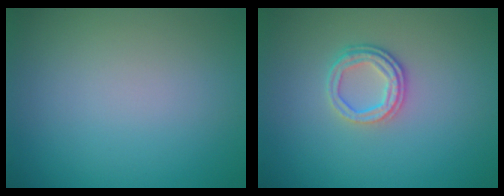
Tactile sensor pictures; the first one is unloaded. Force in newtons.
{"total": 2.6, "press": 2.3, "slide": 1.3}